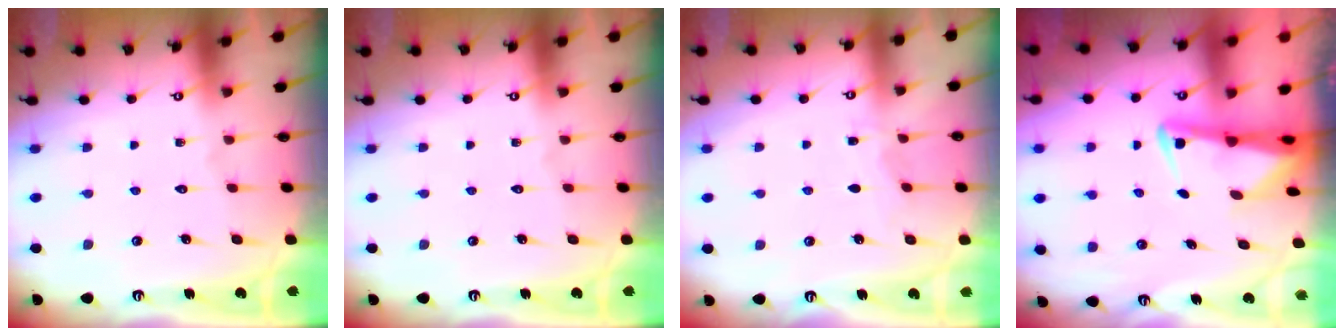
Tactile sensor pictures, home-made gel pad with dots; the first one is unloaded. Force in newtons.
{"total": 0.0}
{"total": 3.6, "press": 3.5, "slide": 0.6}
{"total": 2.8, "press": 2.7, "slide": 0.6}